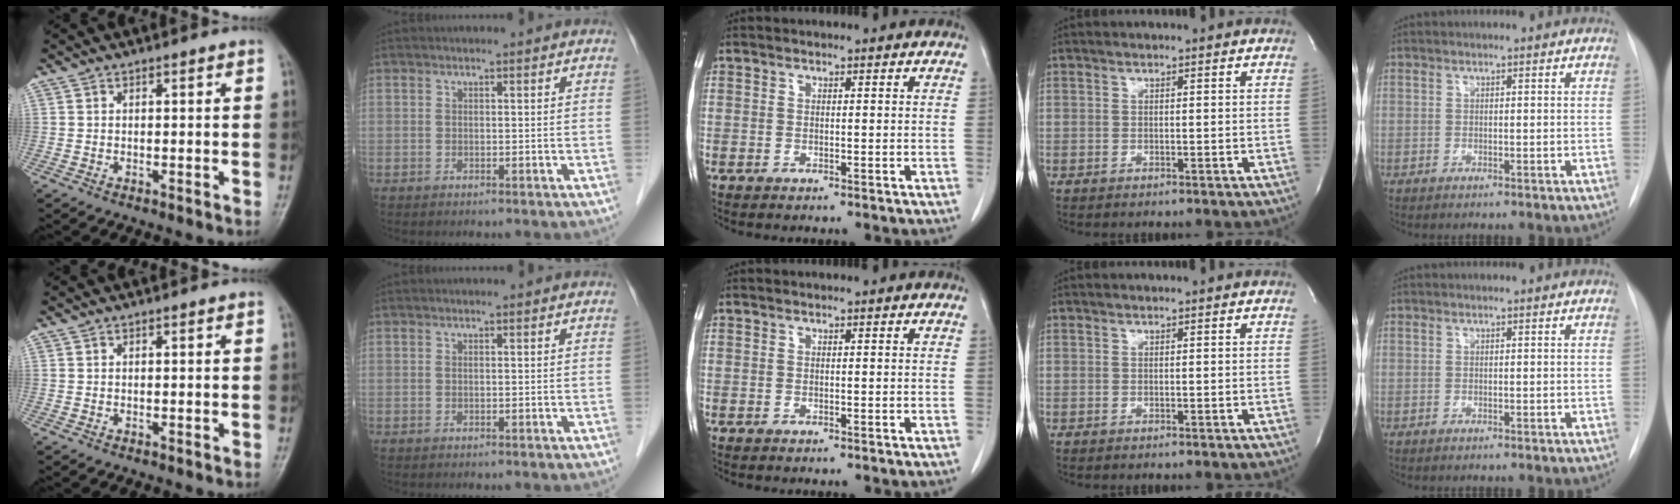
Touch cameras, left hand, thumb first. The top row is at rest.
{}